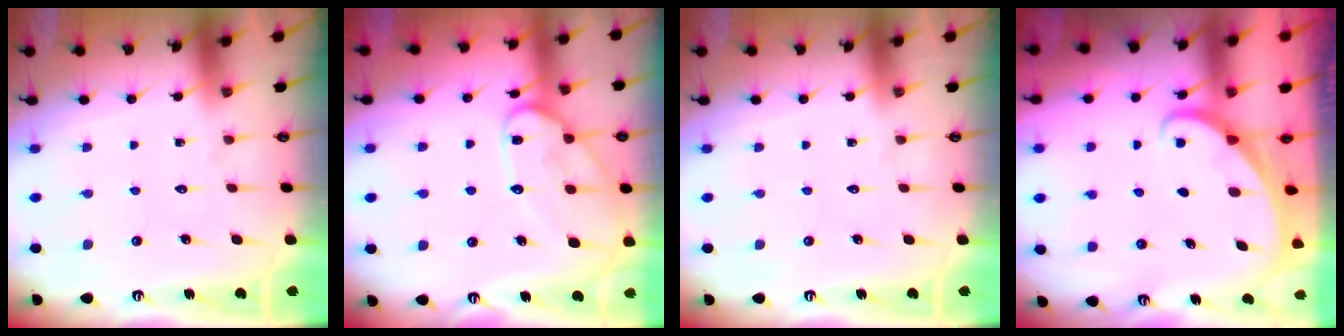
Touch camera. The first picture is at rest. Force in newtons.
{"total": 13.5, "press": 13.4, "slide": 1.1}
{"total": 0.0}
{"total": 1.6, "press": 1.6, "slide": 0.1}